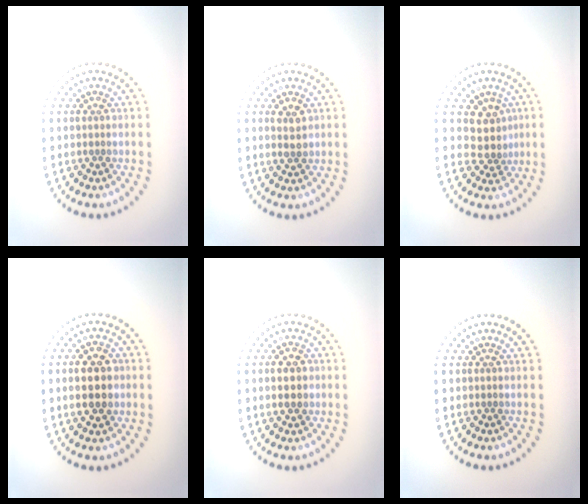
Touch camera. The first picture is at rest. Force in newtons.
{"total": 1.8, "press": 1.8, "slide": 0.0}
{"total": 2.6, "press": 2.0, "slide": 1.7}
{"total": 5.0, "press": 5.0, "slide": 0.3}
{"total": 2.4, "press": 2.4, "slide": 0.1}
{"total": 0.0}